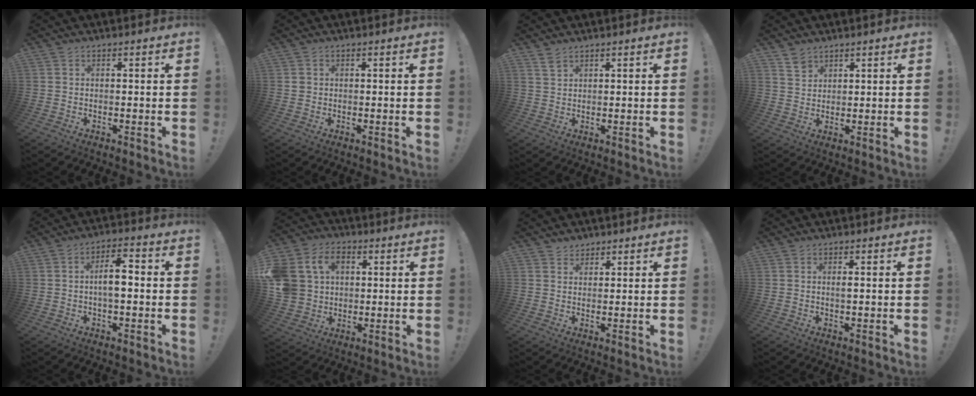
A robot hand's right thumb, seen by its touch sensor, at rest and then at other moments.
{"total": 1.0, "force": [0.2, 1.0, 0.2], "torque": [-0.006, 0.004, 0.005]}
{"total": 2.7, "force": [2.1, 1.0, 1.3], "torque": [-0.014, -0.015, 0.038]}
{"total": 4.7, "force": [3.5, 3.1, 1.0], "torque": [-0.004, -0.024, 0.064]}
{"total": 7.6, "force": [-0.6, 3.1, 6.9], "torque": [-0.114, 0.010, -0.016]}
{"total": 14.2, "force": [4.0, 11.6, 7.1], "torque": [-0.144, -0.004, 0.082]}
{"total": 2.4, "force": [2.0, 1.3, 0.0], "torque": [0.005, -0.012, 0.037]}
{"total": 1.0, "force": [0.0, 0.1, 1.0], "torque": [-0.014, -0.001, -0.001]}